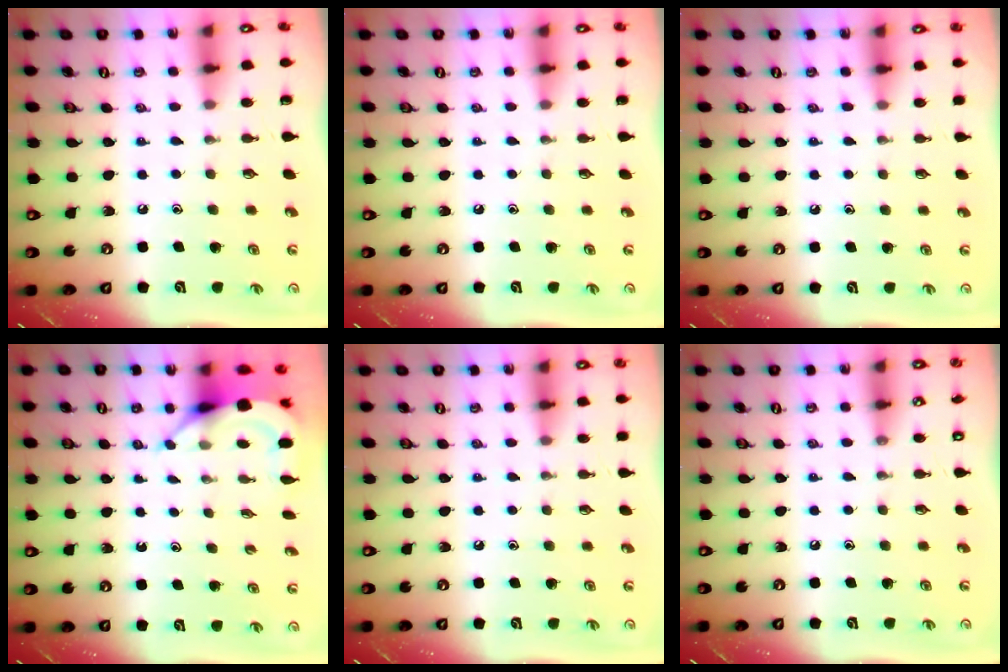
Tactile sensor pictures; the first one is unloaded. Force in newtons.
{"total": 0.0}
{"total": 2.9, "press": 2.9, "slide": 0.5}
{"total": 6.1, "press": 6.1, "slide": 0.4}
{"total": 3.5, "press": 3.5, "slide": 0.6}
{"total": 3.2, "press": 3.2, "slide": 0.4}